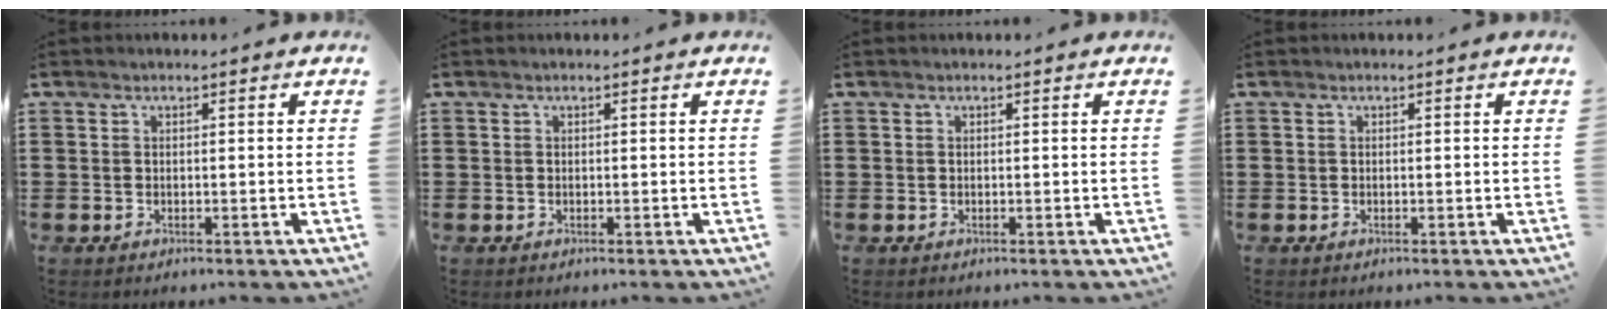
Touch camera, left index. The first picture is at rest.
{"total": 0.0}
{"total": 0.0}
{"total": 0.0}